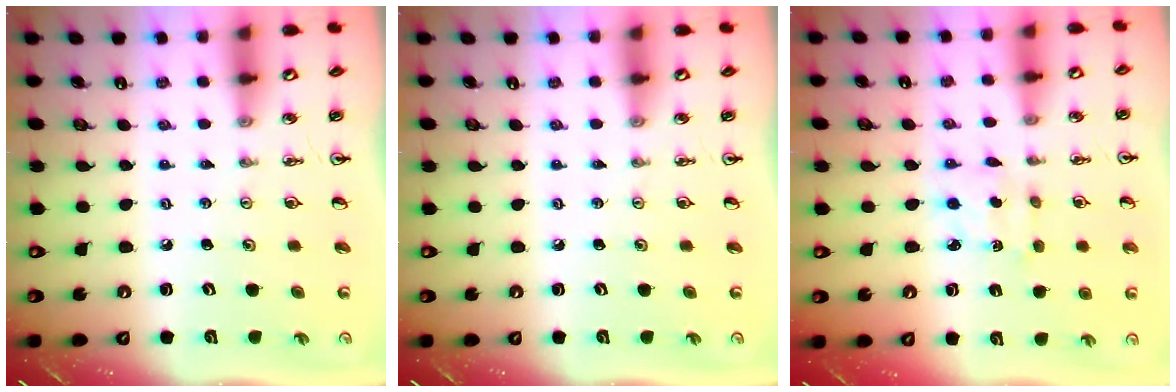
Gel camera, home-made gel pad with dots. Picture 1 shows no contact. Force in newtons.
{"total": 0.0}
{"total": 2.8, "press": 2.7, "slide": 0.7}